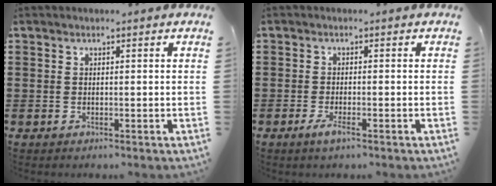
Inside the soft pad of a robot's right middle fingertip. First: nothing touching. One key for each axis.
{"total": 2.1, "fx": -1.1, "fy": 0.4, "fz": 1.8, "tx": -0.039, "ty": -0.005, "tz": -0.021}